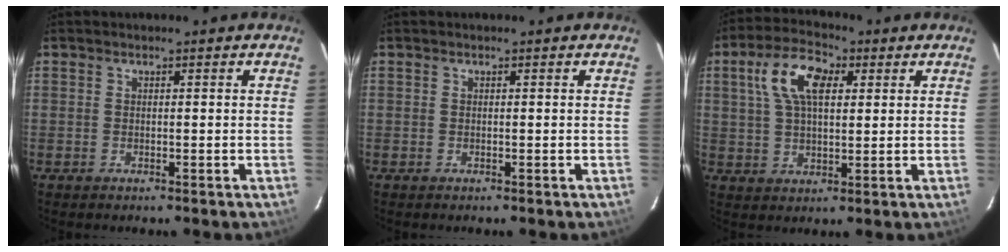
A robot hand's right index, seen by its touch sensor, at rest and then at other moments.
{"total": 0.0}
{"total": 10.2, "force": [3.4, 5.2, 8.0], "torque": [-0.157, 0.028, 0.061]}